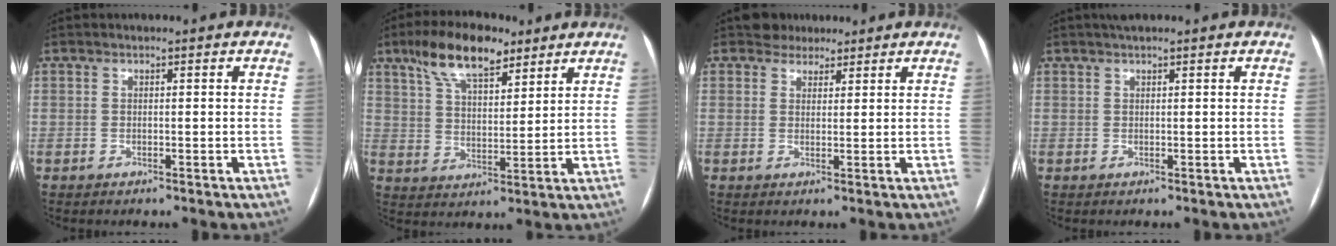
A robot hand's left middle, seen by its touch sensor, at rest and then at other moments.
{"total": 11.3, "force": [7.7, 4.2, 7.1], "torque": [-0.134, 0.020, 0.139]}
{"total": 3.0, "force": [2.4, 1.8, -0.2], "torque": [0.007, 0.010, 0.034]}
{"total": 1.9, "force": [1.5, 0.2, 1.1], "torque": [-0.016, 0.017, 0.024]}